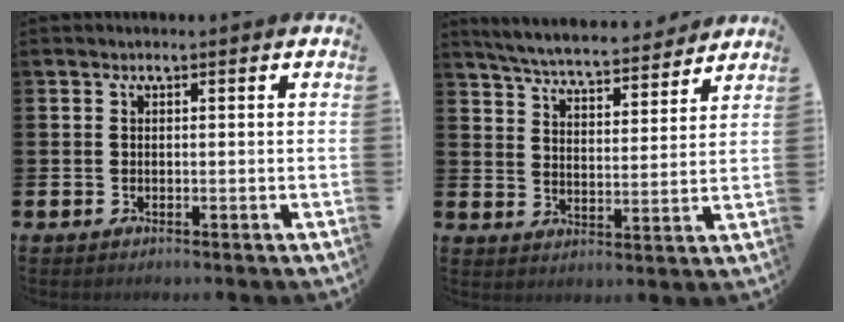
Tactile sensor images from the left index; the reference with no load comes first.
{"total": 6.1, "force": [6.0, 0.6, 1.4], "torque": [-0.043, -0.045, 0.101]}